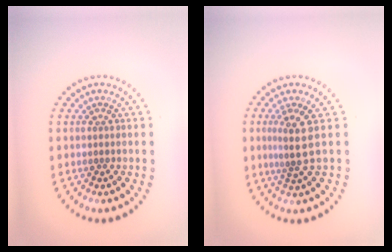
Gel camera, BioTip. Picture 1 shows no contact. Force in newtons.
{"total": 2.8, "press": 2.0, "slide": 2.0}